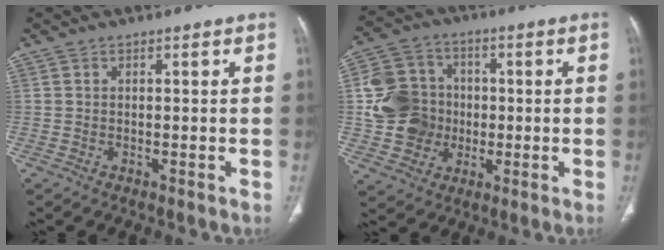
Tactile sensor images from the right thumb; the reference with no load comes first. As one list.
[{"total": 13.8, "force": [-0.5, 12.3, 6.4], "torque": [-0.102, 0.019, -0.006]}]